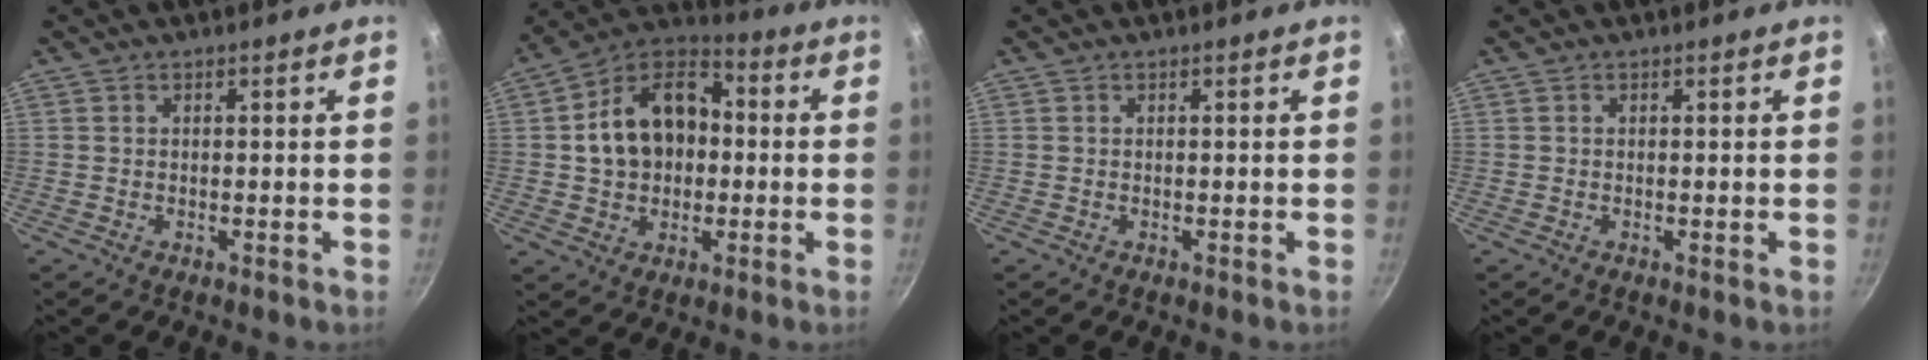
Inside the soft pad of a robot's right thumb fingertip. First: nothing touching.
{"total": 16.4, "force": [0.8, 12.0, 11.2], "torque": [-0.164, 0.037, -0.002]}
{"total": 0.0}
{"total": 0.0}